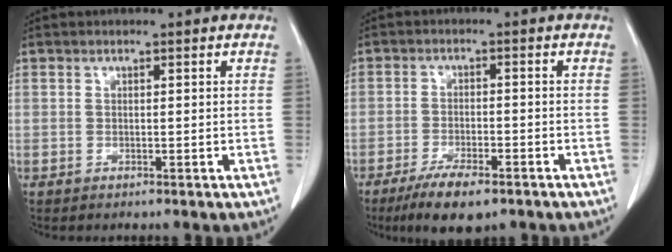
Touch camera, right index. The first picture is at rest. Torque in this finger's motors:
{"motor_torque": [-0.24, -0.31, -0.26, -0.17]}